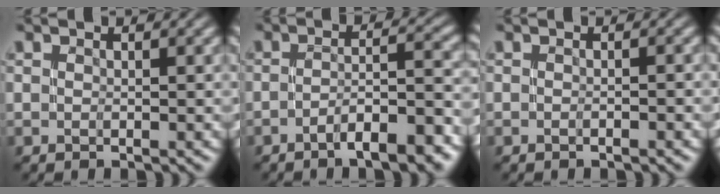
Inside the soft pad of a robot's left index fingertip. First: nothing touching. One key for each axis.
{"total": 7.6, "fx": -4.6, "fy": 1.8, "fz": 5.8, "tx": -0.075, "ty": 0.012, "tz": -0.070}
{"total": 0.8, "fx": -0.4, "fy": -0.1, "fz": 0.6, "tx": -0.011, "ty": 0.001, "tz": -0.009}